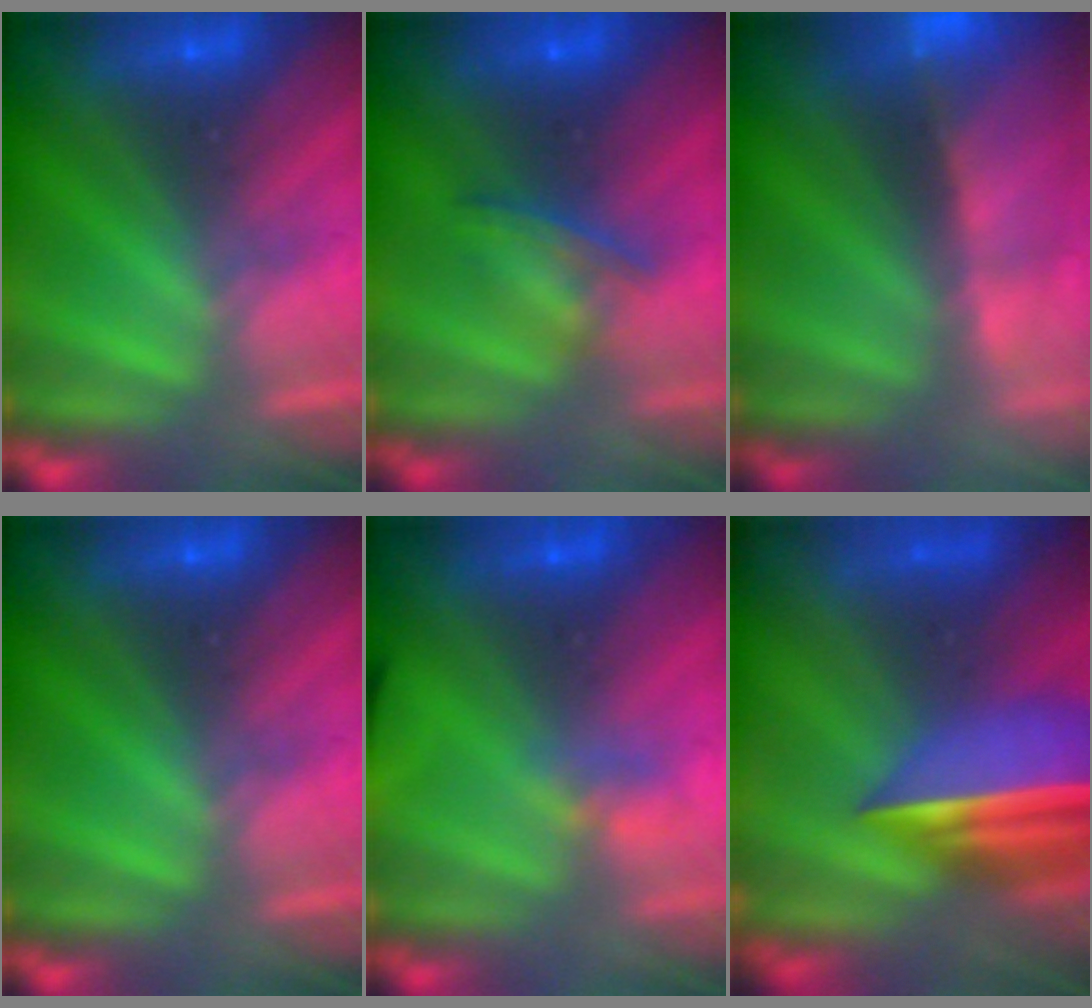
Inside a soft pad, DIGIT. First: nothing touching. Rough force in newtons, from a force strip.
{"total": 8.3}
{"total": 9.3}
{"total": 0.0}
{"total": 3.5}
{"total": 7.5}